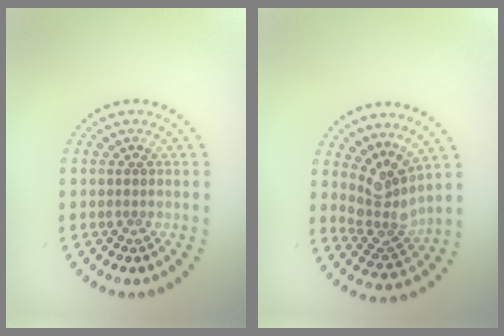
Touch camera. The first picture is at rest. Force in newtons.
{"total": 3.5, "press": 2.5, "slide": 2.5}